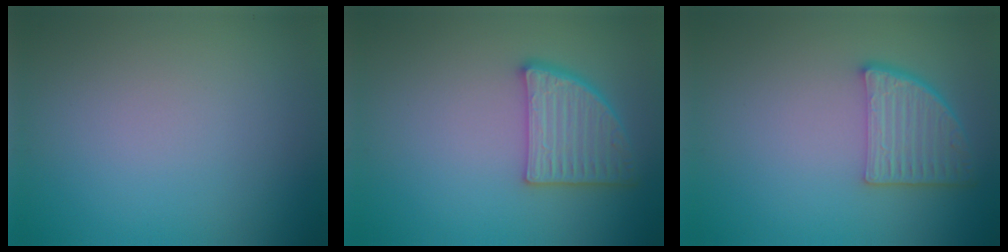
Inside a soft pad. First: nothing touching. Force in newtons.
{"total": 4.2, "press": 3.9, "slide": 1.6}
{"total": 4.5, "press": 3.6, "slide": 2.7}